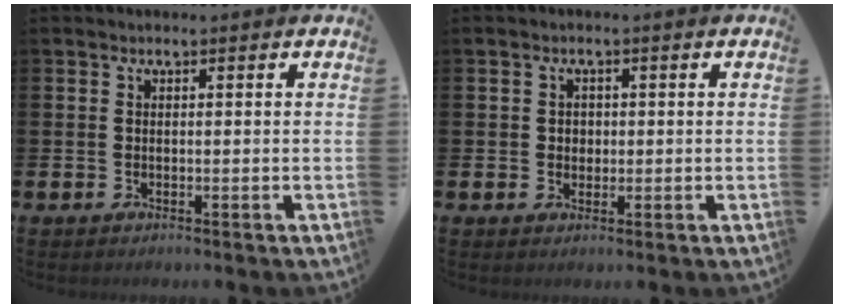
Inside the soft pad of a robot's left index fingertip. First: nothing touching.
{"total": 1.7, "force": [0.4, 1.5, 0.5], "torque": [0.006, 0.003, 0.001]}